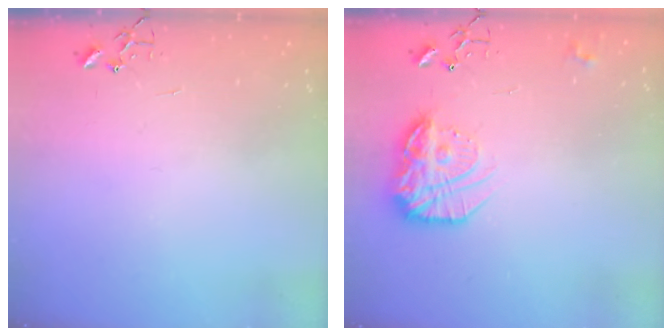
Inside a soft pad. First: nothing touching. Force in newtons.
{"total": 17.5, "press": 17.5, "slide": 1.4}